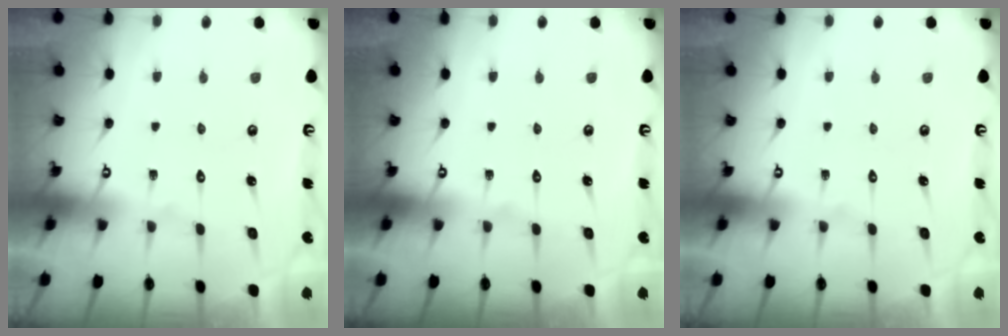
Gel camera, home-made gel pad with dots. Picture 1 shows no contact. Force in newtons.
{"total": 0.0}
{"total": 0.0}